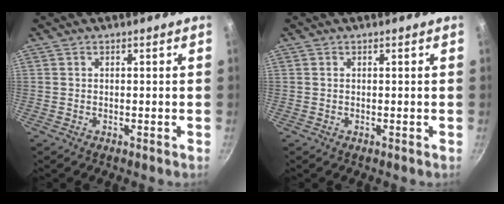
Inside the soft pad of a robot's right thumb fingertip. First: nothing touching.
{"total": 0.0}